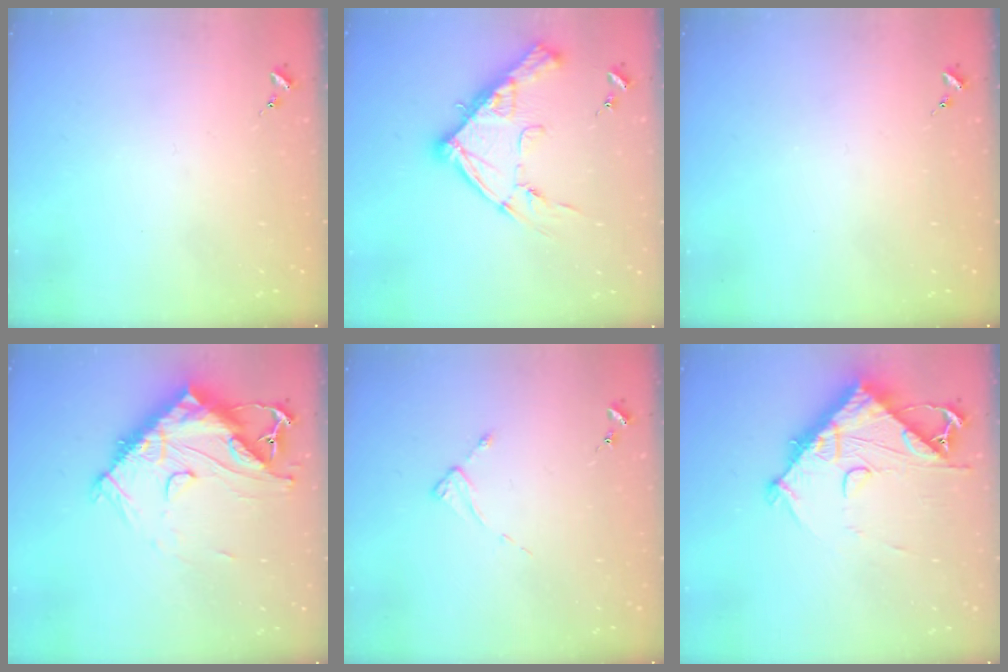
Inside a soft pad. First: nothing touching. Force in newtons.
{"total": 17.3, "press": 17.2, "slide": 1.6}
{"total": 0.0}
{"total": 18.8, "press": 18.7, "slide": 1.7}
{"total": 2.3, "press": 2.3, "slide": 0.3}
{"total": 13.1, "press": 13.0, "slide": 1.0}